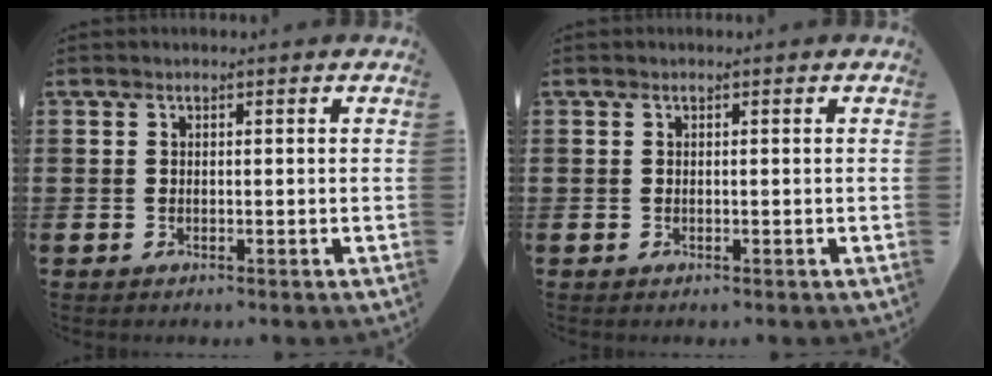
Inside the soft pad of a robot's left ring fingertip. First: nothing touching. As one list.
[{"total": 0.0}]